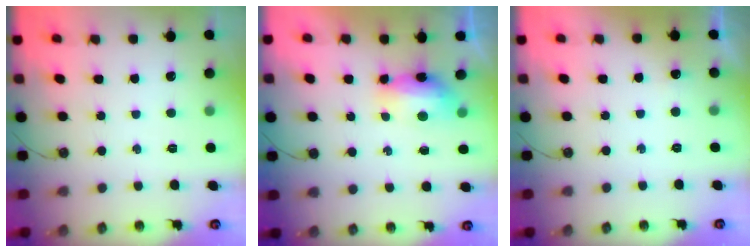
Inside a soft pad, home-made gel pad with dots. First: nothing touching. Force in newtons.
{"total": 7.5, "press": 7.4, "slide": 1.0}
{"total": 2.9, "press": 2.8, "slide": 0.6}